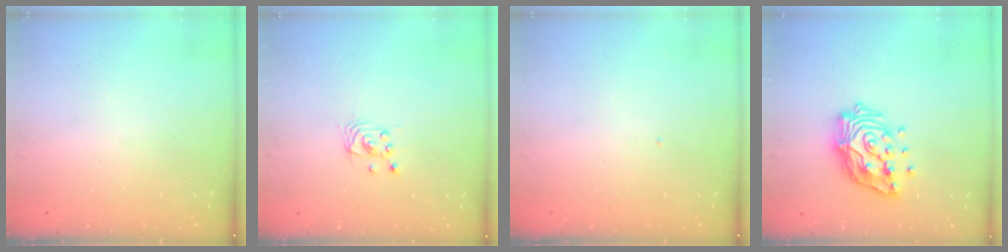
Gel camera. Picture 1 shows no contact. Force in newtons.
{"total": 2.5, "press": 2.5, "slide": 0.1}
{"total": 0.0}
{"total": 16.1, "press": 16.0, "slide": 1.8}